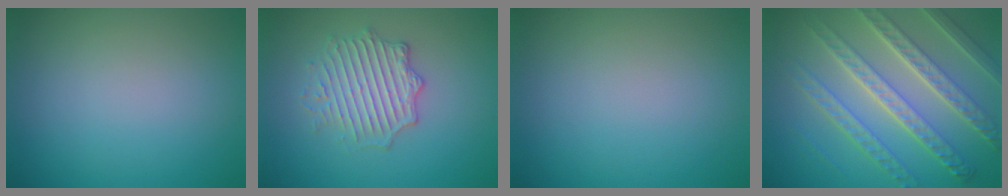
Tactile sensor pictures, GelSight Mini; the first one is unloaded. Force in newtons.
{"total": 3.7, "press": 3.4, "slide": 1.6}
{"total": 0.0}
{"total": 8.2, "press": 6.2, "slide": 5.4}